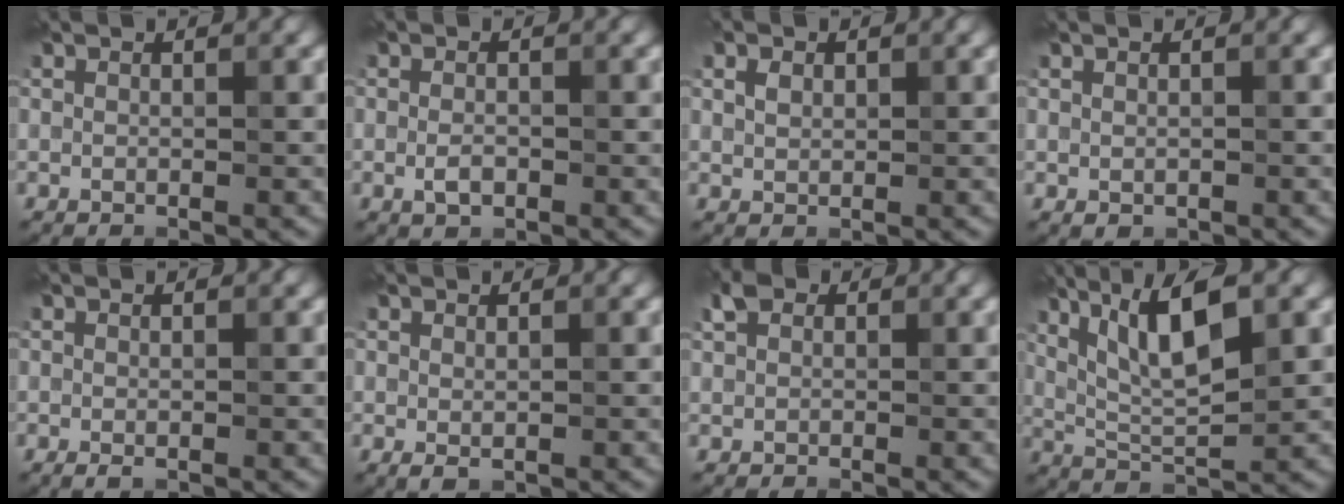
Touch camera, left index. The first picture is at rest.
{"total": 1.6, "force": [-0.5, 0.9, 1.2], "torque": [-0.024, -0.001, -0.011]}
{"total": 1.5, "force": [0.6, 1.1, 0.8], "torque": [-0.015, 0.003, 0.011]}
{"total": 0.6, "force": [0.0, 0.4, 0.5], "torque": [-0.008, -0.001, 0.002]}
{"total": 0.9, "force": [-0.4, 0.2, 0.8], "torque": [-0.013, -0.004, -0.005]}
{"total": 0.9, "force": [0.0, 0.3, 0.8], "torque": [-0.013, -0.001, 0.003]}
{"total": 1.6, "force": [0.5, 1.4, 0.7], "torque": [-0.010, 0.004, 0.002]}
{"total": 7.6, "force": [2.8, 2.1, 6.7], "torque": [-0.123, 0.002, 0.054]}